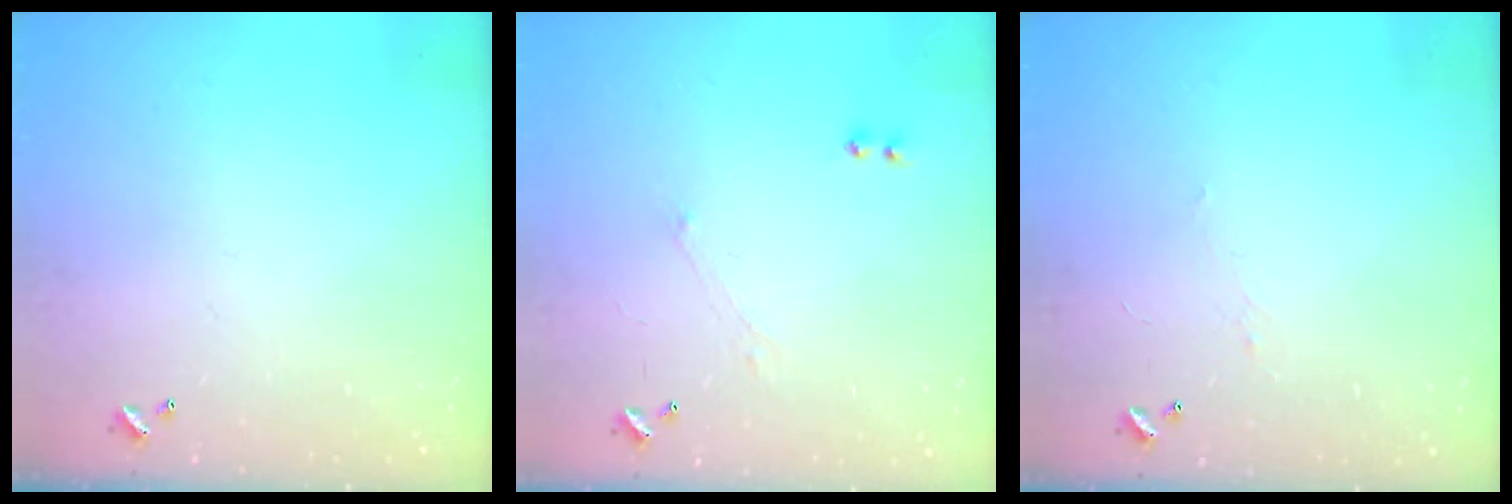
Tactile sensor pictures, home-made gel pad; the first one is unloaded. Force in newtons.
{"total": 1.0, "press": 0.9, "slide": 0.5}
{"total": 2.2, "press": 2.0, "slide": 0.8}